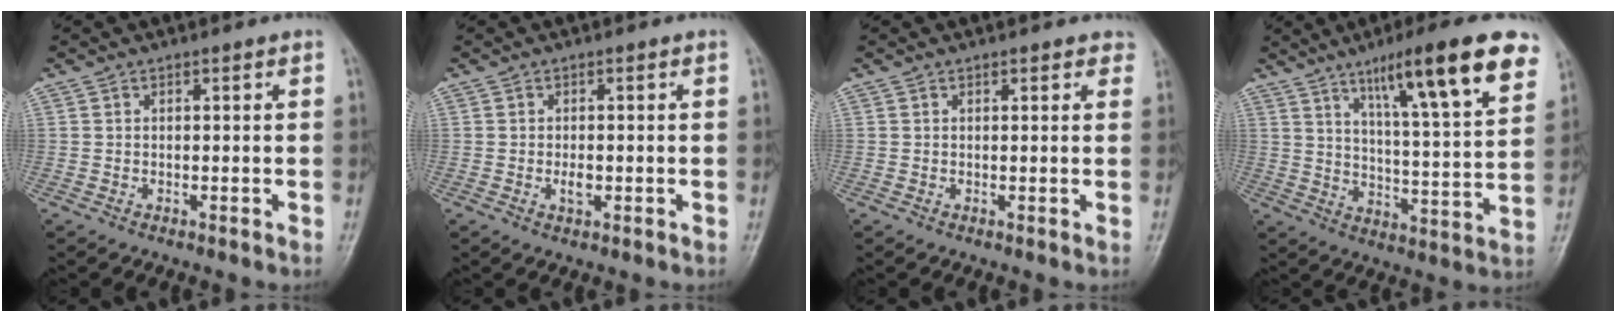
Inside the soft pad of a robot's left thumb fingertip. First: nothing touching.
{"total": 1.9, "force": [-0.3, 1.0, 1.6], "torque": [-0.027, -0.001, -0.005]}
{"total": 2.1, "force": [1.6, 1.1, 1.0], "torque": [0.011, -0.001, 0.012]}
{"total": 18.9, "force": [11.1, 3.0, 15.0], "torque": [-0.199, -0.045, 0.169]}